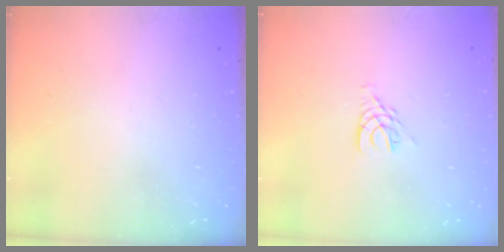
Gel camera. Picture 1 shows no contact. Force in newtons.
{"total": 4.4, "press": 4.4, "slide": 0.6}